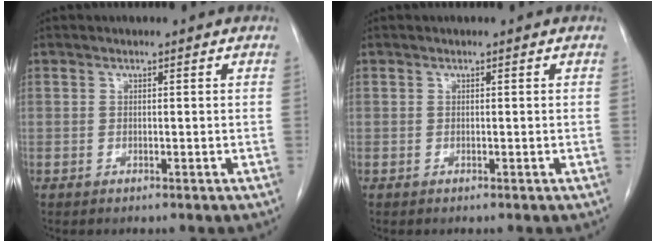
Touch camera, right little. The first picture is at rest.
{"total": 0.0}